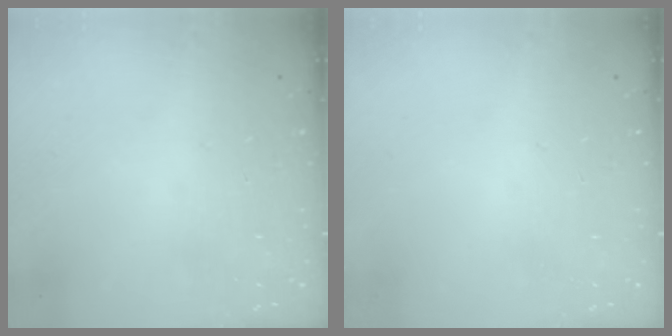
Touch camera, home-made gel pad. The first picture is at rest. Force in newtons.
{"total": 0.0}